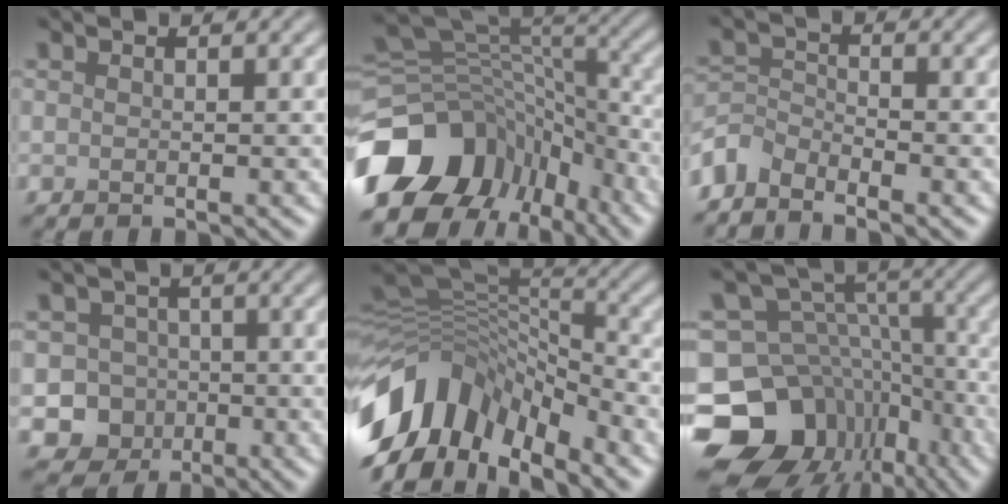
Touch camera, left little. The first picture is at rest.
{"total": 12.4, "force": [-6.1, 8.9, 6.2], "torque": [-0.125, 0.009, -0.107]}
{"total": 3.2, "force": [-2.8, 1.2, 0.8], "torque": [-0.016, -0.002, -0.070]}
{"total": 7.2, "force": [-3.1, 6.4, 1.4], "torque": [0.007, -0.013, -0.067]}
{"total": 12.6, "force": [-6.6, 7.3, 7.8], "torque": [-0.160, 0.017, -0.122]}
{"total": 13.4, "force": [-6.4, 10.4, 5.5], "torque": [-0.113, 0.015, -0.100]}